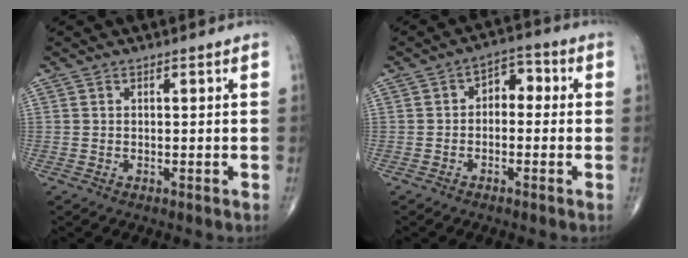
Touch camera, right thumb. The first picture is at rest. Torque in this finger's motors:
{"motor_torque": [0.01, 0.06, 0.21, 0.28, 0.08]}